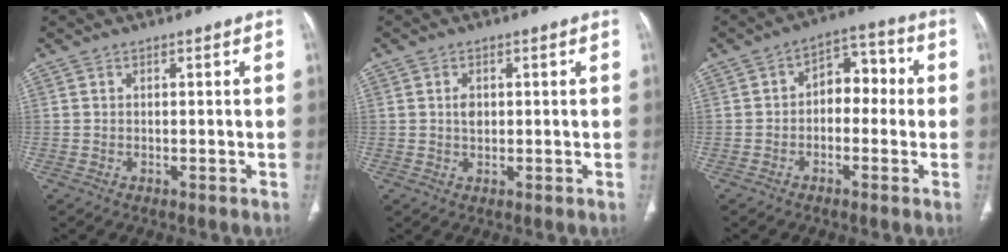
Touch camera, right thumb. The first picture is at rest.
{"total": 2.0, "force": [0.3, 1.4, 1.4], "torque": [-0.021, 0.000, 0.008]}
{"total": 7.8, "force": [-0.3, 5.2, 5.7], "torque": [-0.048, 0.037, -0.018]}